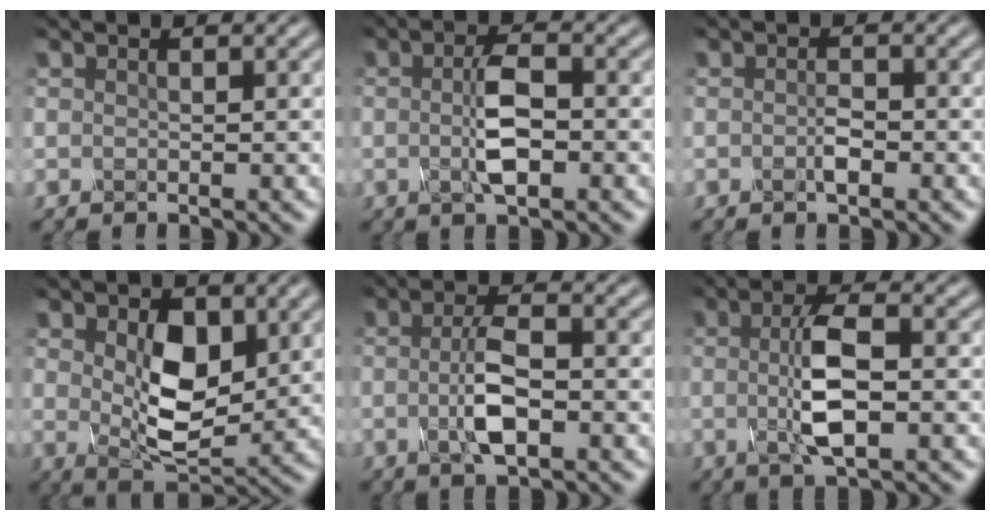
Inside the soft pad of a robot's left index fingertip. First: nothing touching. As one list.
[{"total": 3.1, "force": [-0.3, 0.8, 3.0], "torque": [-0.062, 0.005, -0.009]}, {"total": 0.9, "force": [-0.4, 0.2, 0.8], "torque": [-0.020, 0.004, -0.011]}, {"total": 5.9, "force": [1.0, 3.2, 4.8], "torque": [-0.092, -0.003, 0.022]}, {"total": 3.4, "force": [-0.6, 1.0, 3.2], "torque": [-0.068, 0.004, -0.015]}, {"total": 4.6, "force": [0.0, 1.2, 4.4], "torque": [-0.090, 0.004, -0.004]}]